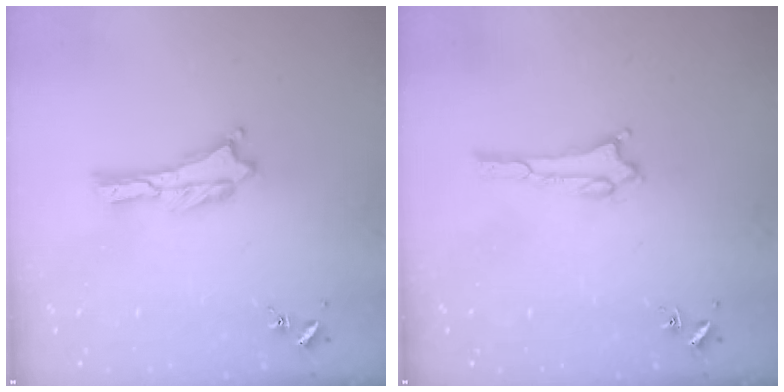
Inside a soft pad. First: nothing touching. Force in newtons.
{"total": 1.6, "press": 1.6, "slide": 0.1}